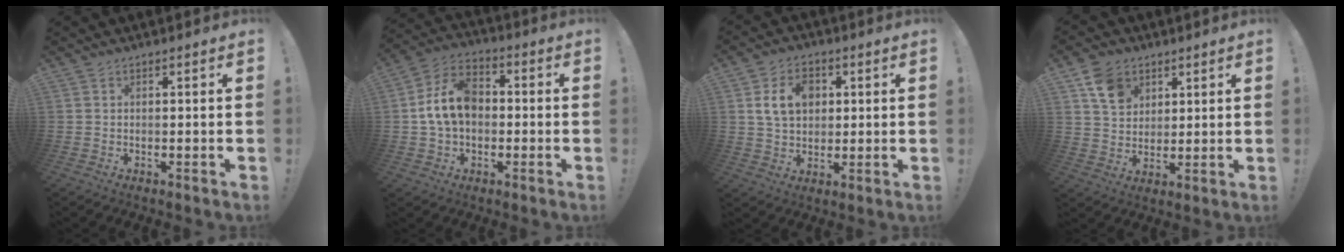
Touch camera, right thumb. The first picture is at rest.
{"total": 13.5, "force": [0.4, 9.9, 9.1], "torque": [-0.161, 0.014, 0.013]}
{"total": 11.0, "force": [3.1, 8.8, 5.9], "torque": [-0.084, 0.002, 0.062]}
{"total": 9.6, "force": [5.3, 7.1, 3.6], "torque": [-0.056, -0.021, 0.104]}